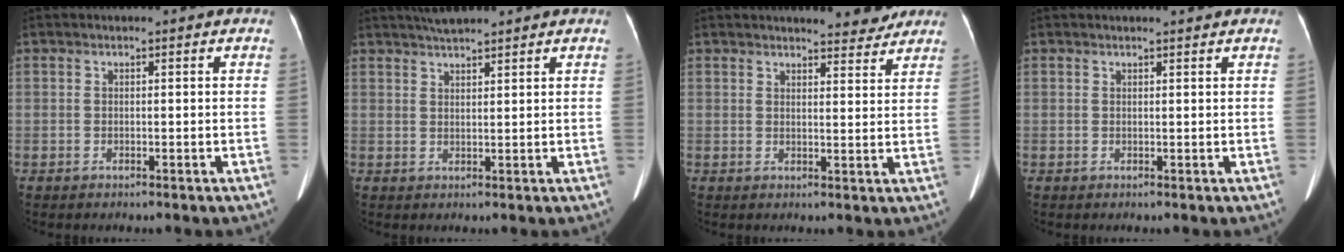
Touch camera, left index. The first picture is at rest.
{"total": 3.9, "force": [3.4, 0.4, 1.8], "torque": [-0.031, 0.018, 0.060]}
{"total": 5.0, "force": [4.7, 0.9, 1.2], "torque": [-0.019, -0.008, 0.050]}
{"total": 1.5, "force": [1.4, -0.1, 0.5], "torque": [-0.010, 0.001, 0.019]}